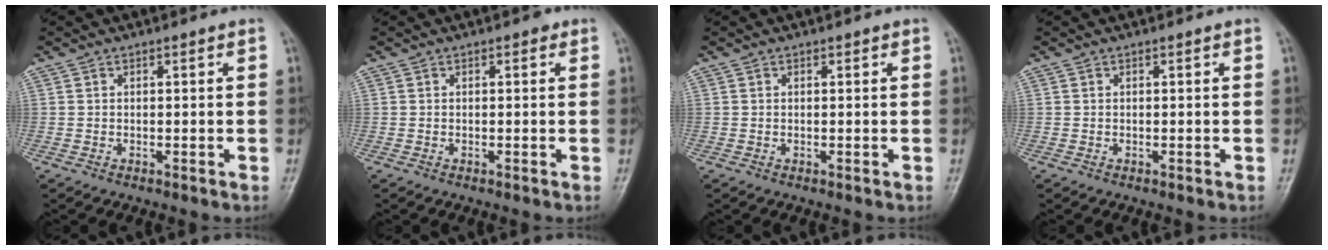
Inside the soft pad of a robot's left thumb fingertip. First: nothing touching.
{"total": 0.7, "force": [0.3, 0.5, 0.4], "torque": [0.002, 0.002, -0.003]}
{"total": 0.0}
{"total": 0.0}